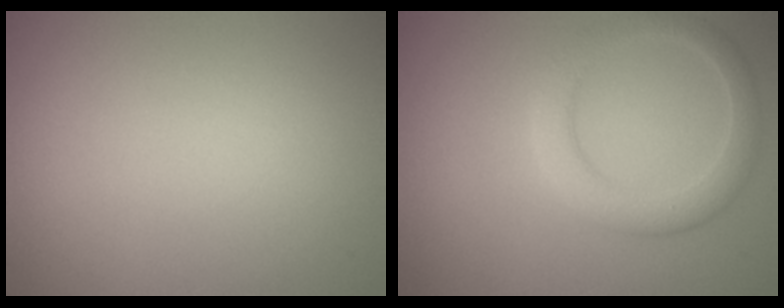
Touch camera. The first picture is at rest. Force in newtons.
{"total": 3.2, "press": 3.2, "slide": 0.2}